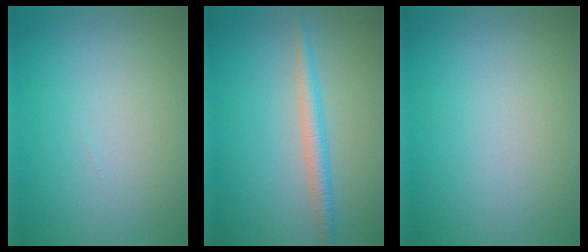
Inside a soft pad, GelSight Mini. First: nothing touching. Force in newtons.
{"total": 2.3, "press": 2.3, "slide": 0.1}
{"total": 0.0}